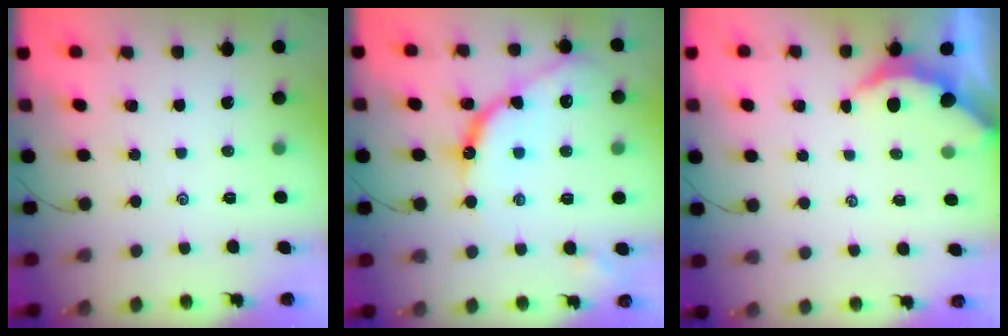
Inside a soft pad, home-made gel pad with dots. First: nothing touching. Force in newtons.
{"total": 12.4, "press": 12.4, "slide": 0.9}
{"total": 2.4, "press": 2.4, "slide": 0.3}